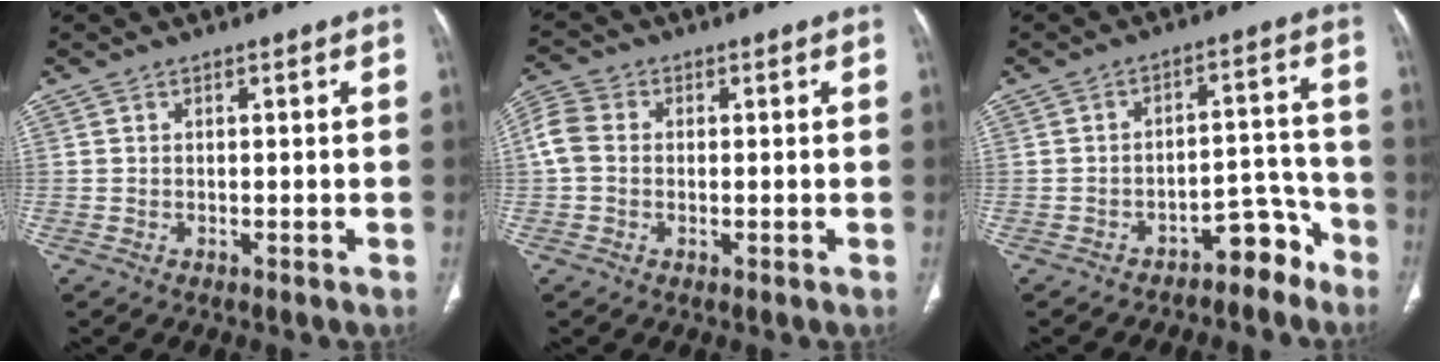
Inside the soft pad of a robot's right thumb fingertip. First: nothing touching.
{"total": 5.7, "force": [0.3, 4.5, 3.4], "torque": [-0.080, 0.016, -0.002]}
{"total": 6.6, "force": [-5.3, 3.2, 2.4], "torque": [-0.004, 0.087, -0.079]}